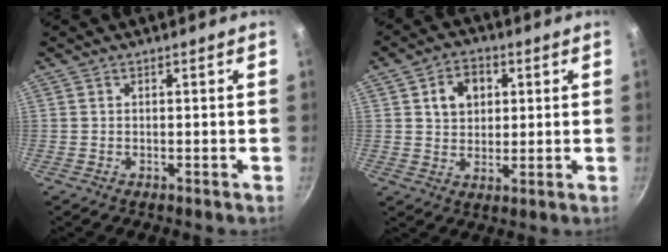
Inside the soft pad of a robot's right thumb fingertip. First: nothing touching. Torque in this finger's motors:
{"motor_torque": [-0.36, 0.47, 0.30, -0.63, 0.10]}